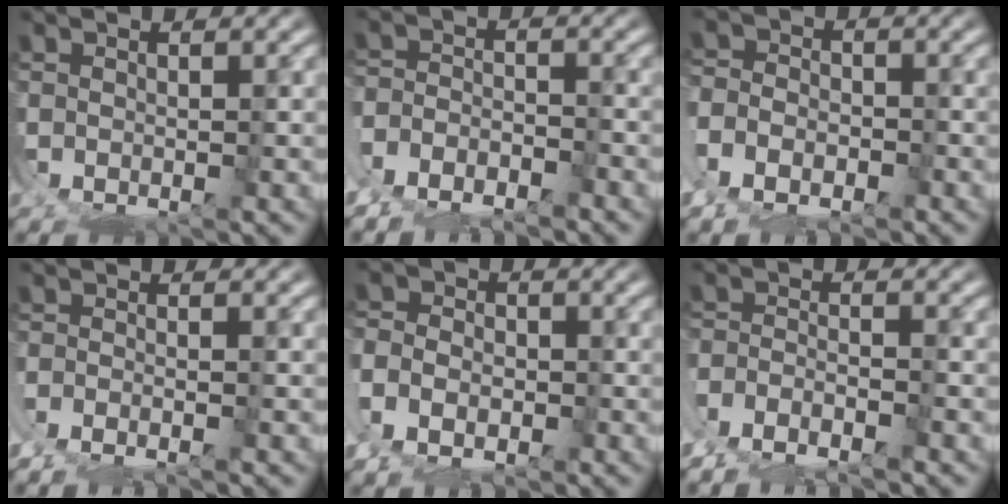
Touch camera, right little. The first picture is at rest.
{"total": 3.4, "force": [-2.6, 1.8, 1.3], "torque": [-0.019, -0.007, -0.047]}
{"total": 2.8, "force": [-1.5, 1.6, 1.8], "torque": [-0.034, -0.015, -0.023]}
{"total": 1.9, "force": [-1.4, 0.2, 1.3], "torque": [-0.025, -0.003, -0.024]}
{"total": 3.5, "force": [-1.1, 2.3, 2.4], "torque": [-0.048, -0.016, -0.015]}
{"total": 3.2, "force": [-2.5, 0.8, 1.7], "torque": [-0.028, -0.007, -0.042]}